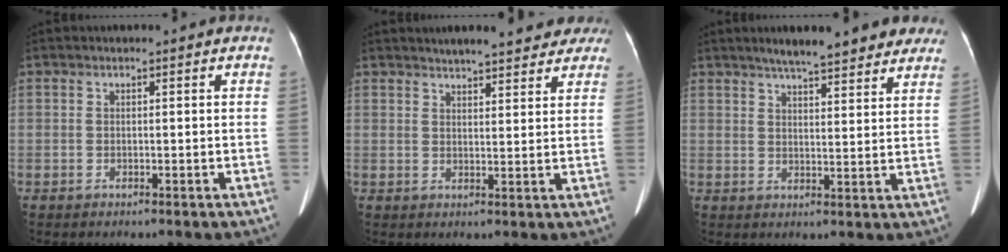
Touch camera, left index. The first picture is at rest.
{"total": 13.3, "force": [11.4, 3.5, 5.8], "torque": [-0.058, 0.020, 0.135]}
{"total": 14.0, "force": [11.6, 2.7, 7.5], "torque": [-0.095, 0.018, 0.146]}